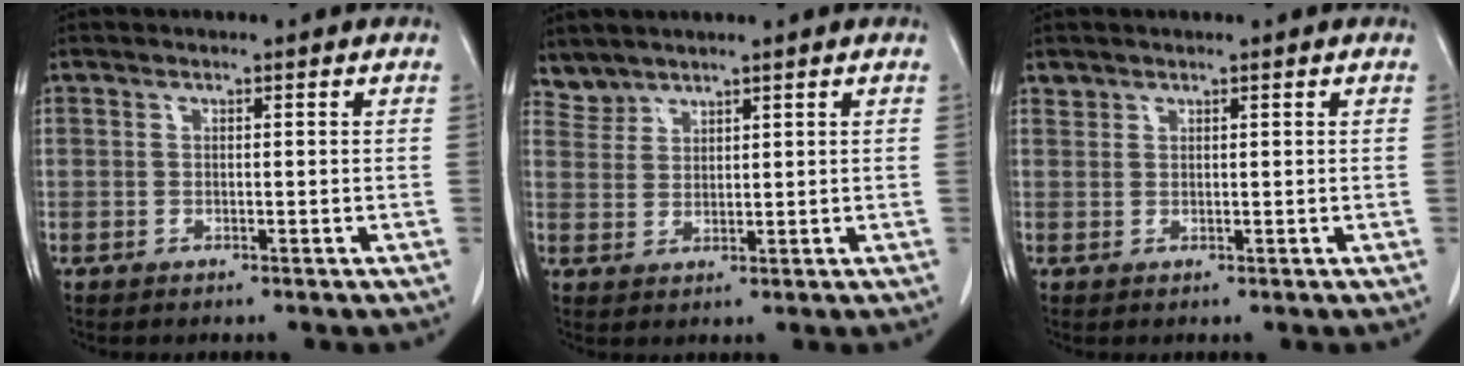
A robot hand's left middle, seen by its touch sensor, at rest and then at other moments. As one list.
[{"total": 2.7, "force": [2.6, 0.6, -0.5], "torque": [0.009, 0.010, 0.058]}, {"total": 0.9, "force": [0.8, 0.4, -0.1], "torque": [0.005, 0.003, 0.014]}]